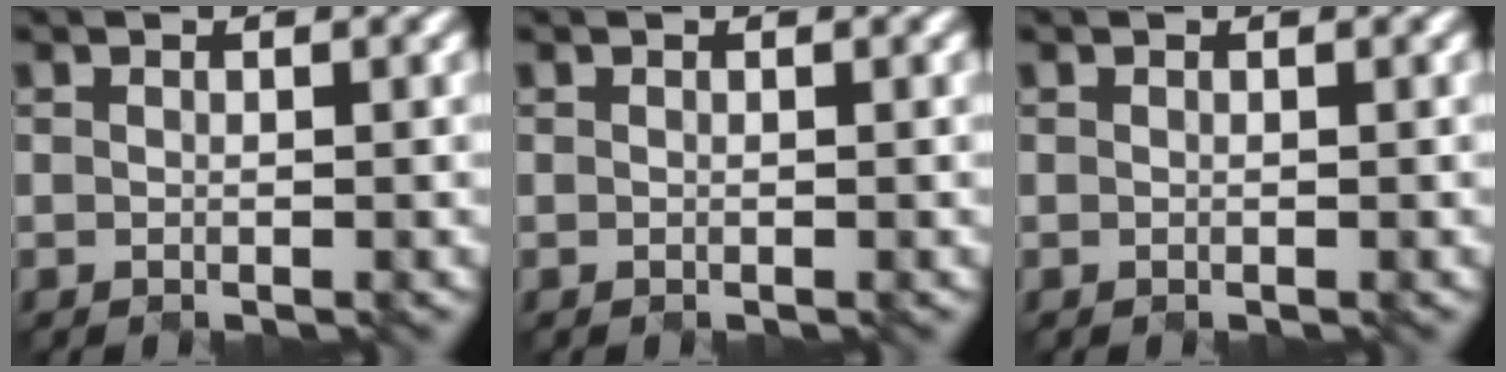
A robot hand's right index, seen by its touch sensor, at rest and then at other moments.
{"total": 0.0}
{"total": 0.0}